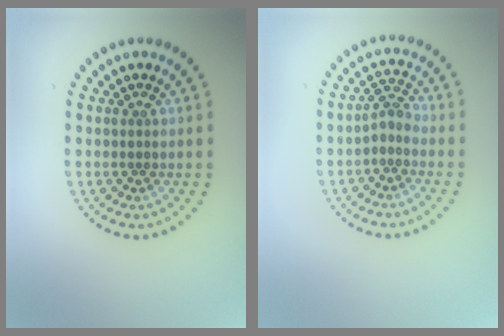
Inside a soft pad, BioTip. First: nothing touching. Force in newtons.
{"total": 1.8, "press": 1.3, "slide": 1.1}